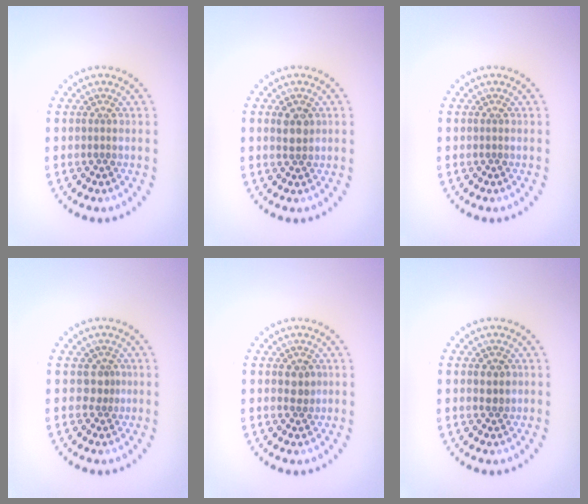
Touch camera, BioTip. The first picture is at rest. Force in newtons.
{"total": 1.7, "press": 1.7, "slide": 0.5}
{"total": 0.0}
{"total": 1.2, "press": 0.7, "slide": 1.0}
{"total": 1.5, "press": 1.4, "slide": 0.3}
{"total": 1.4, "press": 1.4, "slide": 0.2}